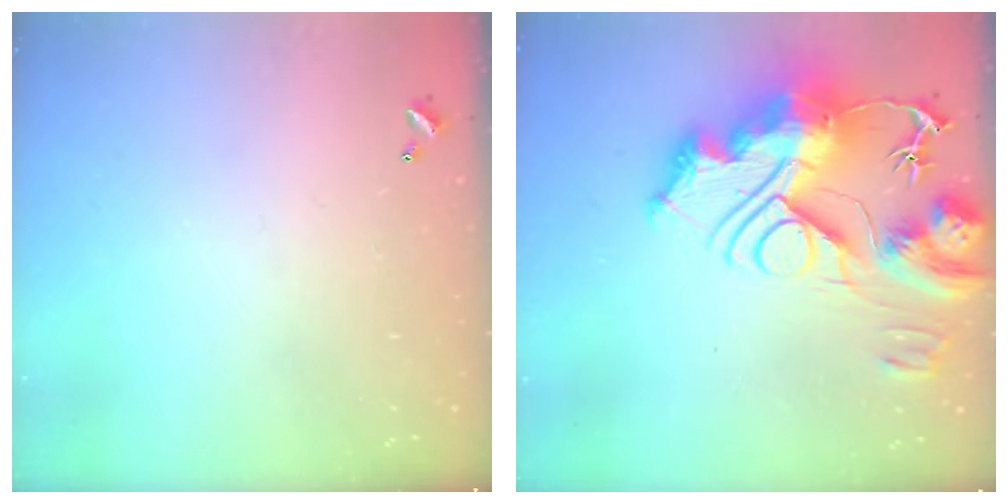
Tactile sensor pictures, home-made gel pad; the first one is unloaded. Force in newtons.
{"total": 0.5, "press": 0.5, "slide": 0.0}